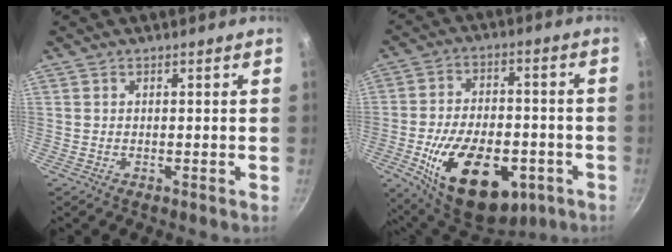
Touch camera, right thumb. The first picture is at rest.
{"total": 22.6, "force": [-7.8, 12.9, 16.8], "torque": [-0.251, 0.022, -0.110]}